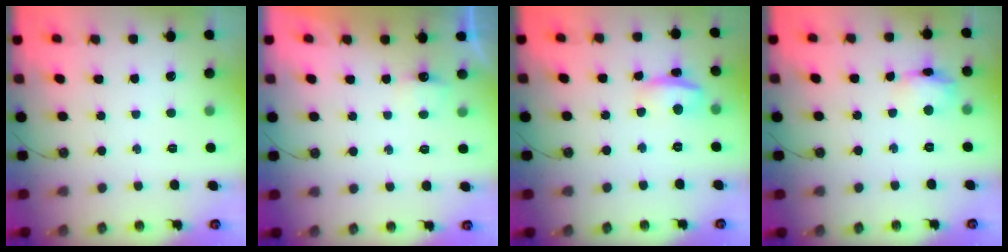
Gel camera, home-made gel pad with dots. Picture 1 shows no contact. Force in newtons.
{"total": 3.3, "press": 3.2, "slide": 0.6}
{"total": 11.7, "press": 5.7, "slide": 10.3}
{"total": 10.0, "press": 10.0, "slide": 0.7}